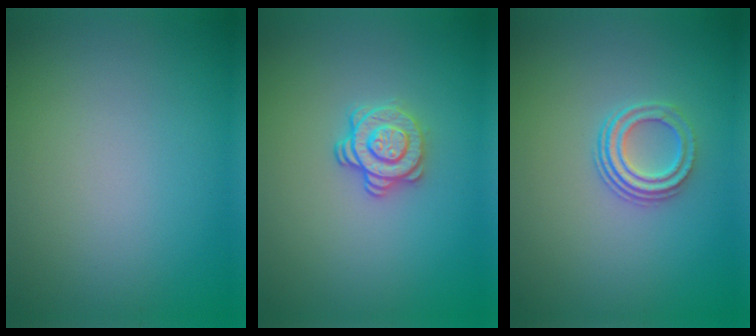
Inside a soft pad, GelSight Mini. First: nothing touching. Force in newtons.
{"total": 2.4, "press": 2.0, "slide": 1.4}
{"total": 3.0, "press": 2.2, "slide": 2.0}